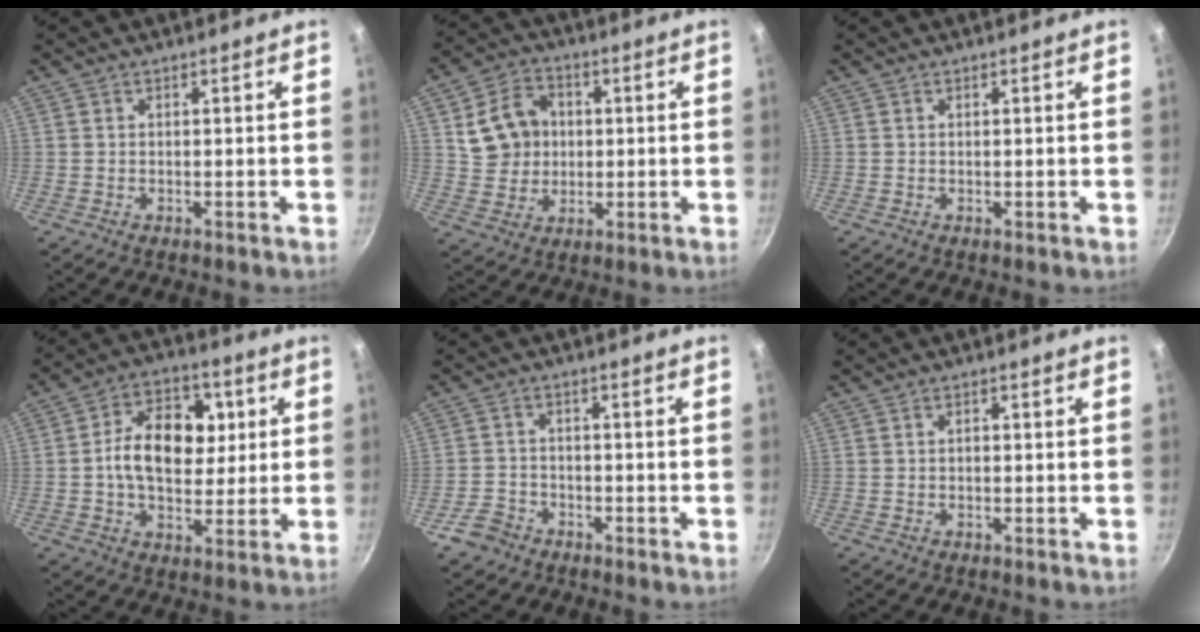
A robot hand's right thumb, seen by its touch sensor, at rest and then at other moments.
{"total": 10.9, "force": [1.8, 9.3, 5.4], "torque": [-0.066, 0.008, 0.034]}
{"total": 0.0}
{"total": 14.5, "force": [1.6, 9.7, 10.7], "torque": [-0.141, 0.013, 0.021]}
{"total": 4.1, "force": [-2.8, 2.8, 0.9], "torque": [-0.009, 0.017, -0.054]}
{"total": 0.9, "force": [0.0, 0.6, 0.7], "torque": [-0.007, 0.002, -0.002]}